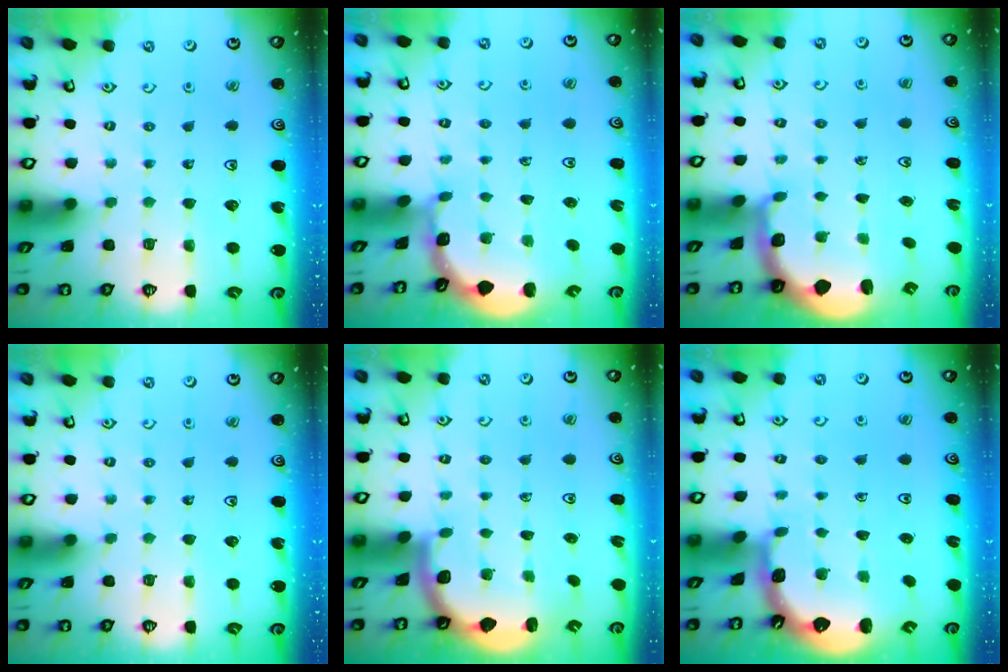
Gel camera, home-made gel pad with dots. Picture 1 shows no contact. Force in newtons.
{"total": 1.1, "press": 1.1, "slide": 0.3}
{"total": 1.0, "press": 0.9, "slide": 0.2}
{"total": 0.0}
{"total": 2.5, "press": 2.4, "slide": 0.8}
{"total": 1.2, "press": 1.2, "slide": 0.1}